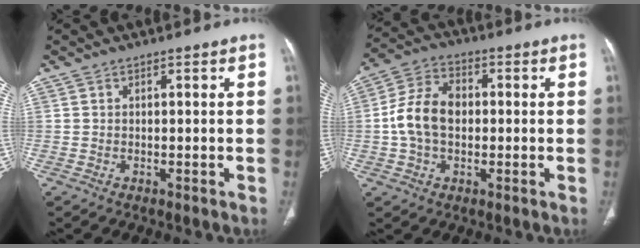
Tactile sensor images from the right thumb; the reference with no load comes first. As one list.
[{"total": 10.6, "force": [-0.2, 7.4, 7.6], "torque": [-0.141, 0.026, -0.010]}]